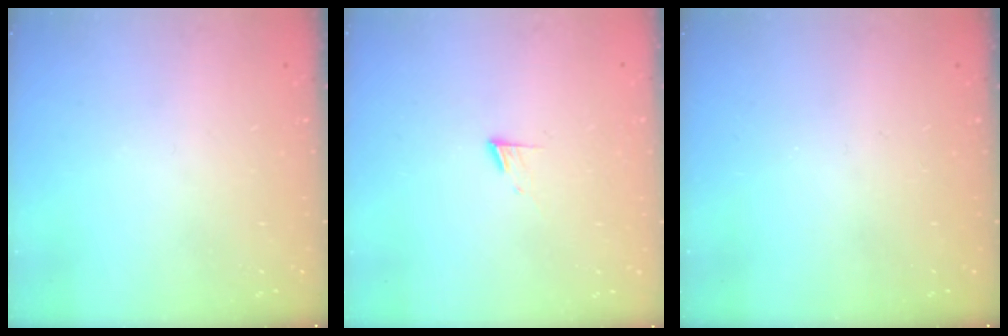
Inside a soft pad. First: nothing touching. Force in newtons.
{"total": 5.1, "press": 5.1, "slide": 0.6}
{"total": 0.0}